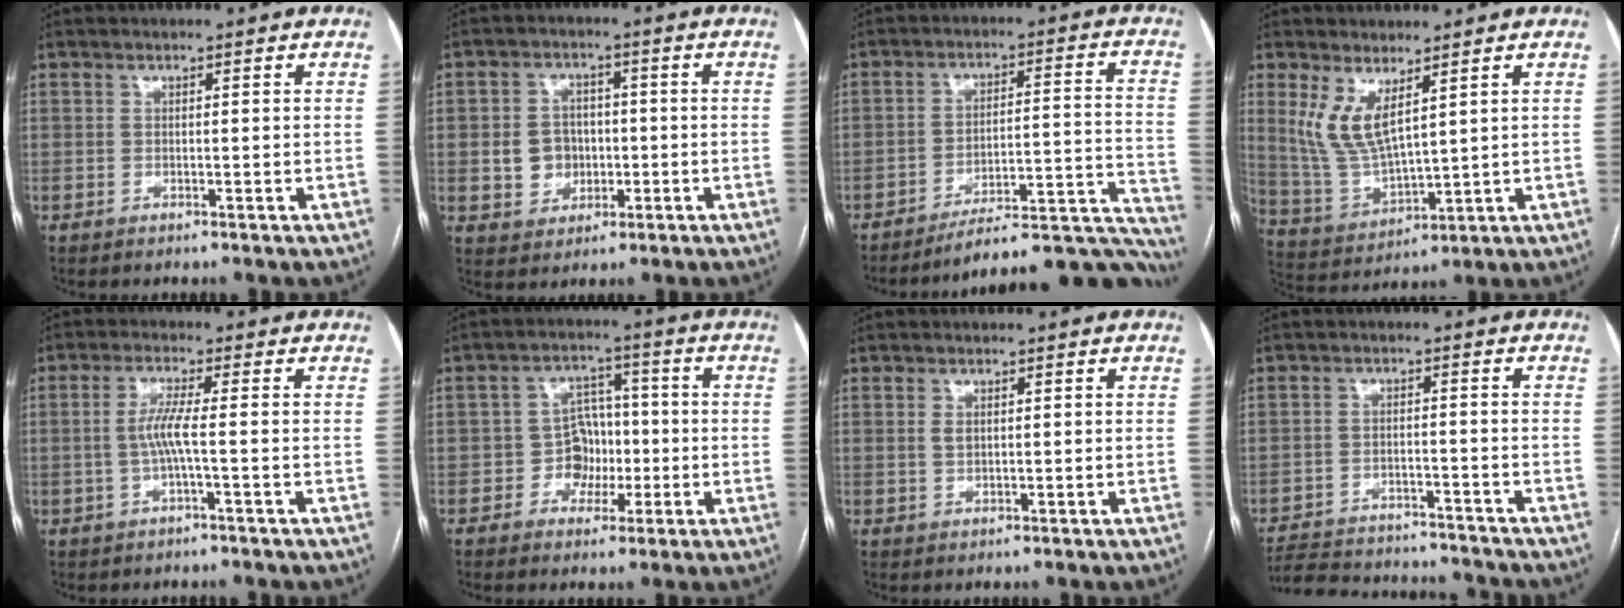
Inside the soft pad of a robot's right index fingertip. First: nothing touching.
{"total": 6.0, "force": [-0.6, 5.4, 2.5], "torque": [-0.048, 0.013, -0.003]}
{"total": 21.0, "force": [-19.7, 2.0, 6.8], "torque": [-0.007, 0.043, -0.261]}
{"total": 8.3, "force": [4.0, 2.7, 6.8], "torque": [-0.151, -0.008, 0.095]}
{"total": 3.6, "force": [-0.6, -0.3, 3.6], "torque": [-0.073, 0.005, -0.011]}
{"total": 5.6, "force": [-1.4, 5.0, 2.3], "torque": [-0.030, 0.021, -0.022]}
{"total": 1.2, "force": [0.3, 0.7, 0.9], "torque": [-0.015, -0.001, 0.006]}
{"total": 16.4, "force": [-15.4, 3.1, 4.7], "torque": [-0.111, -0.002, -0.215]}